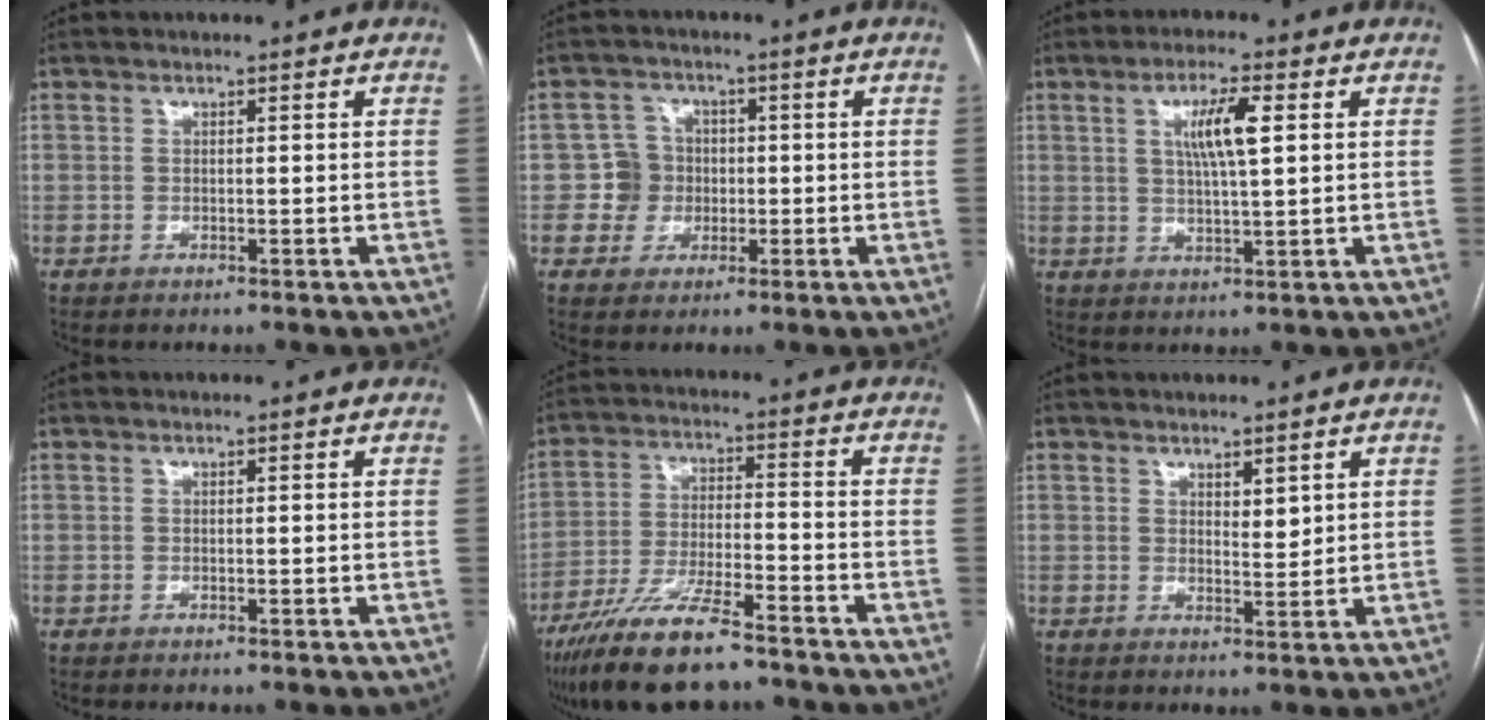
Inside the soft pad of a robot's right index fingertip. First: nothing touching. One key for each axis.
{"total": 4.7, "fx": -0.5, "fy": 4.7, "fz": 0.4, "tx": 0.000, "ty": 0.020, "tz": -0.006}
{"total": 6.4, "fx": 1.9, "fy": 0.8, "fz": 6.1, "tx": -0.113, "ty": 0.005, "tz": 0.034}
{"total": 0.0}
{"total": 13.4, "fx": -10.2, "fy": 2.4, "fz": 8.4, "tx": -0.164, "ty": -0.025, "tz": -0.180}
{"total": 2.2, "fx": 1.4, "fy": 0.8, "fz": 1.5, "tx": -0.024, "ty": -0.008, "tz": 0.028}